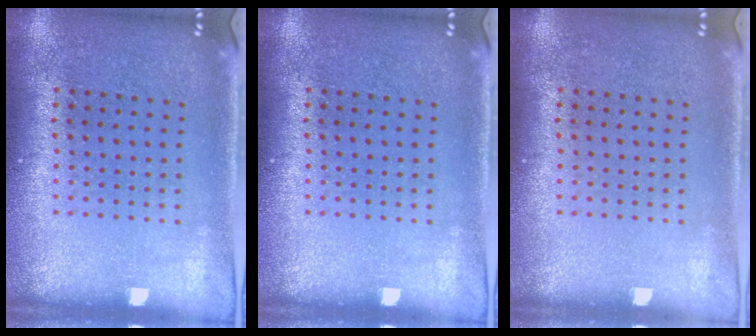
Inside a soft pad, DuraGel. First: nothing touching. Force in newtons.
{"total": 0.0}
{"total": 0.0}